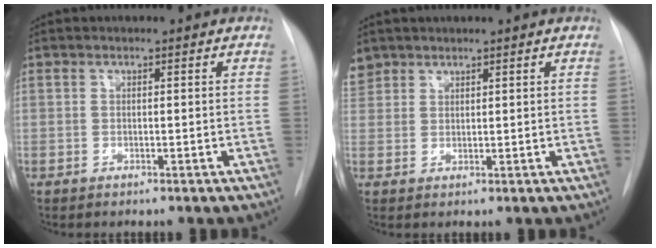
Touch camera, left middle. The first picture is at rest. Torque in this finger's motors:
{"motor_torque": [0.07, -0.07, 0.02, 0.00]}